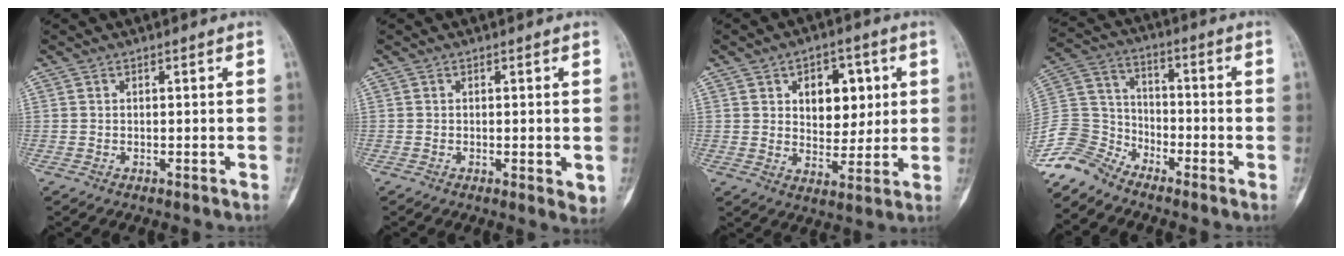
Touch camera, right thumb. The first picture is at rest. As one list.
[{"total": 2.9, "force": [-0.4, 0.9, 2.7], "torque": [-0.033, -0.008, -0.006]}, {"total": 10.5, "force": [3.0, 6.9, 7.3], "torque": [-0.054, -0.011, 0.049]}, {"total": 10.0, "force": [-8.7, 4.7, 1.3], "torque": [-0.028, 0.064, -0.186]}]